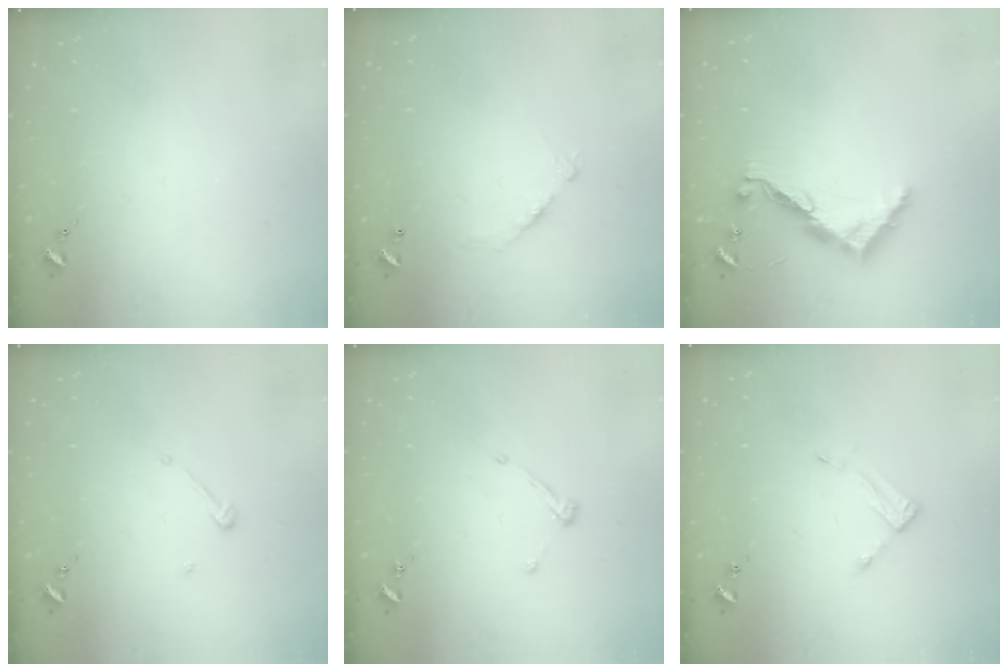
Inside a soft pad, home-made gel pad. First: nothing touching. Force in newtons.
{"total": 9.1, "press": 9.1, "slide": 0.8}
{"total": 9.7, "press": 9.7, "slide": 0.3}
{"total": 3.8, "press": 3.8, "slide": 0.3}
{"total": 4.0, "press": 4.0, "slide": 0.6}
{"total": 3.2, "press": 3.2, "slide": 0.3}